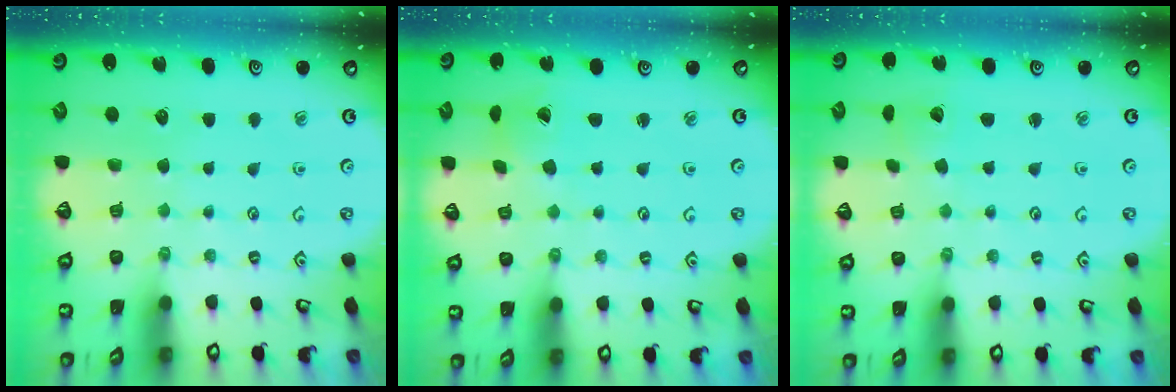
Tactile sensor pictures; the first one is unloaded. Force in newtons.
{"total": 1.6, "press": 1.5, "slide": 0.3}
{"total": 2.8, "press": 2.8, "slide": 0.2}